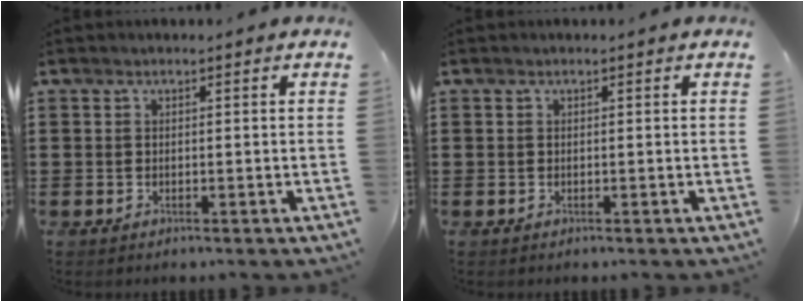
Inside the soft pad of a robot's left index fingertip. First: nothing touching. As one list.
[{"total": 0.0}]